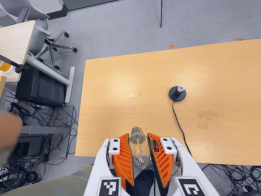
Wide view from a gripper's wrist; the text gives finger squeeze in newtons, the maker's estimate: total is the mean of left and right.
{"total": 18.2, "left": 20.0, "right": 16.3}